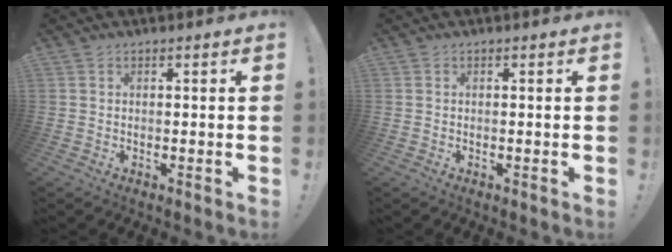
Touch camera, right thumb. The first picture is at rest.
{"total": 0.0}